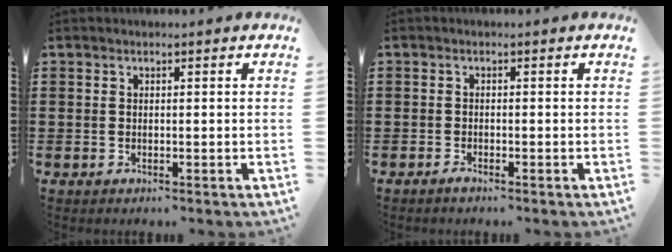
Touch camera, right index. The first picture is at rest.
{"total": 0.8, "force": [-0.7, 0.0, 0.4], "torque": [-0.010, -0.007, -0.012]}